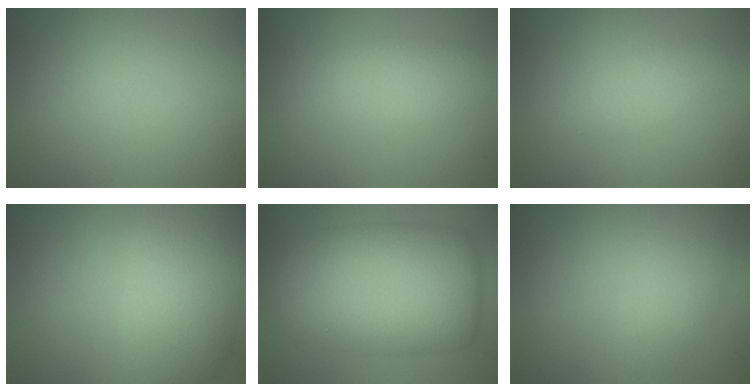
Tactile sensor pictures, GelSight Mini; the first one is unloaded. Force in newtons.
{"total": 2.9, "press": 2.9, "slide": 0.0}
{"total": 1.9, "press": 1.9, "slide": 0.0}
{"total": 8.2, "press": 8.2, "slide": 0.3}
{"total": 12.8, "press": 12.8, "slide": 0.0}
{"total": 3.5, "press": 3.4, "slide": 0.2}